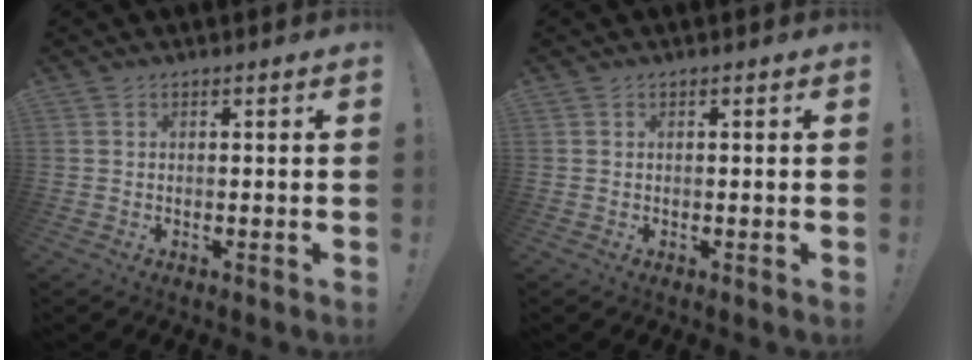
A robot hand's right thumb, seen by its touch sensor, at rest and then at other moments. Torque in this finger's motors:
{"motor_torque": [-0.12, -0.24, 0.13, -0.04, -0.06]}